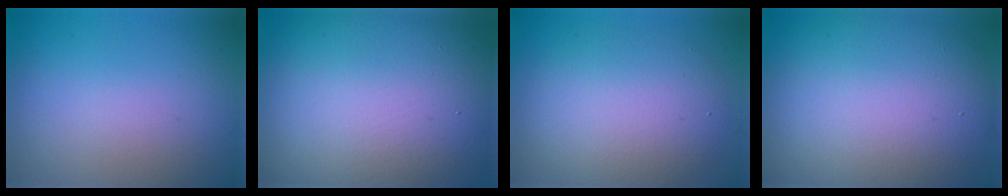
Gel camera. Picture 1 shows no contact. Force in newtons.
{"total": 17.2, "press": 17.1, "slide": 1.6}
{"total": 6.8, "press": 6.8, "slide": 0.5}
{"total": 13.8, "press": 13.7, "slide": 0.7}